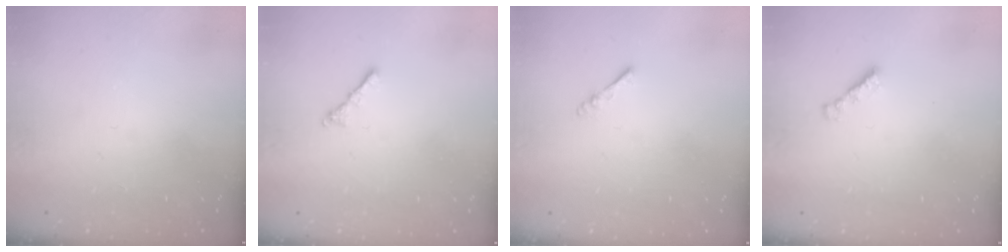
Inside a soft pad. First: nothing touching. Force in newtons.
{"total": 2.1, "press": 2.0, "slide": 0.6}
{"total": 2.4, "press": 2.3, "slide": 0.5}
{"total": 1.9, "press": 1.9, "slide": 0.5}